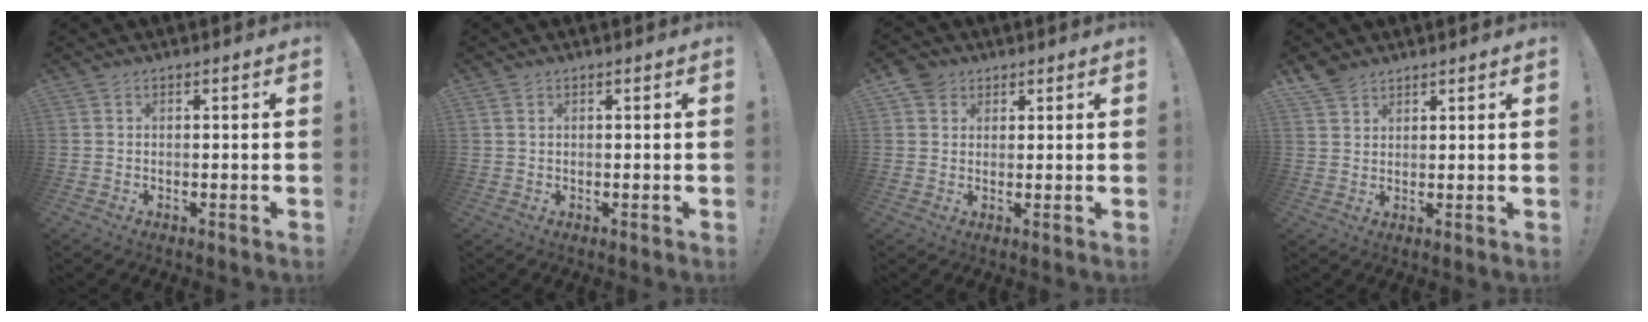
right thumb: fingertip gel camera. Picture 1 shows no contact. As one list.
[{"total": 0.8, "force": [0.5, 0.4, 0.5], "torque": [-0.006, -0.001, 0.008]}, {"total": 4.6, "force": [2.5, 3.8, 1.0], "torque": [-0.012, -0.010, 0.047]}, {"total": 4.4, "force": [3.6, 2.3, 1.2], "torque": [-0.020, -0.020, 0.069]}]